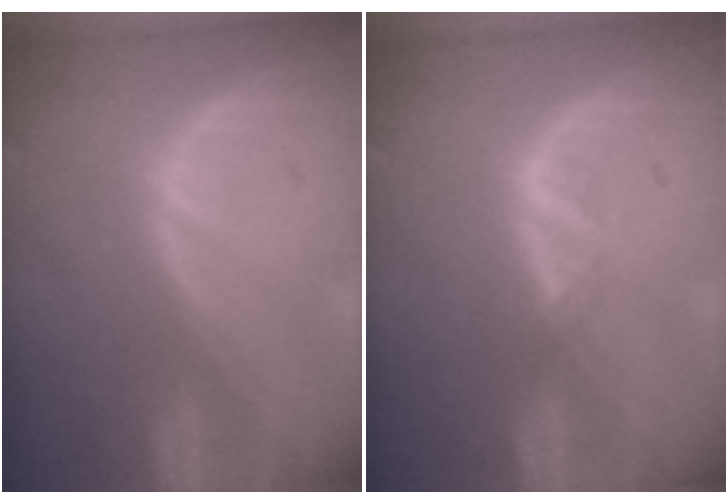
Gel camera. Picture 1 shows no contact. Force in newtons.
{"total": 1.3, "press": 1.2, "slide": 0.7}